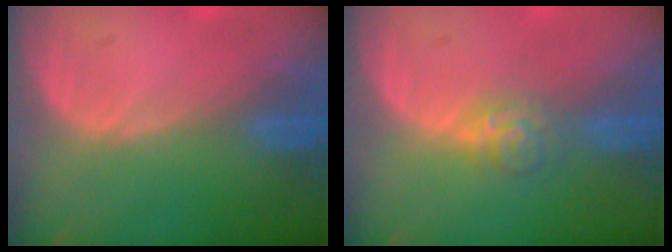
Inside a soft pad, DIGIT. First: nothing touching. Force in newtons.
{"total": 3.7, "press": 3.6, "slide": 0.9}